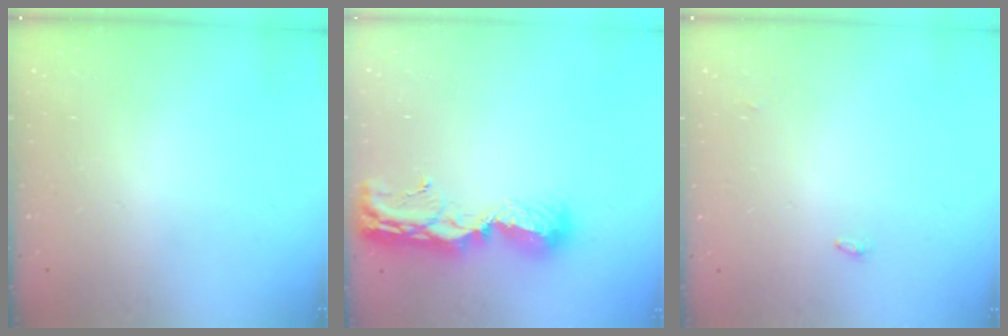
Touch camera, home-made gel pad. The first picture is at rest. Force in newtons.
{"total": 10.1, "press": 10.0, "slide": 0.8}
{"total": 6.3, "press": 2.7, "slide": 5.7}